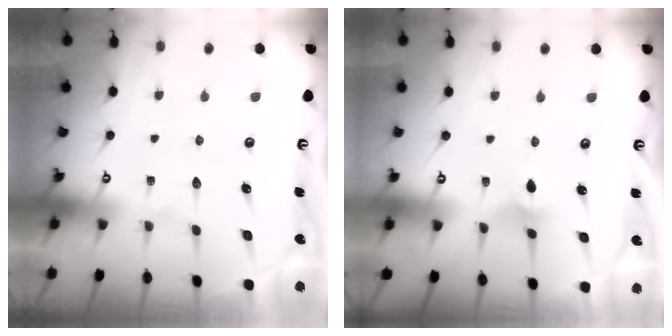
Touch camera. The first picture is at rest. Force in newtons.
{"total": 3.6, "press": 3.5, "slide": 0.8}